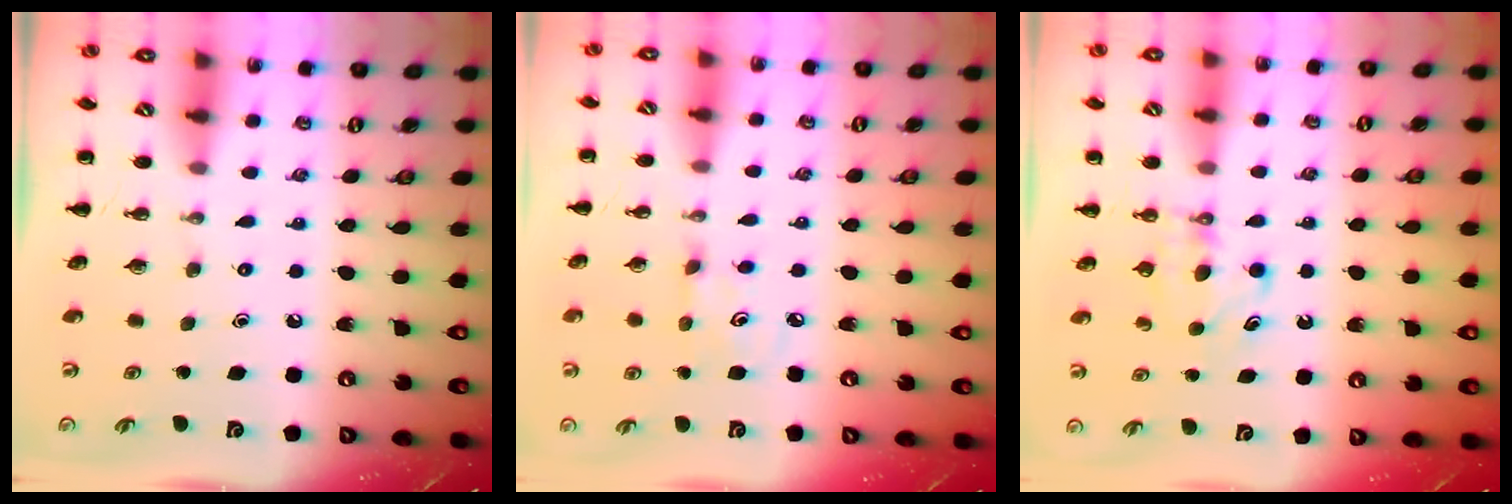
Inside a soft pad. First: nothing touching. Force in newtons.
{"total": 3.1, "press": 3.0, "slide": 0.9}
{"total": 5.6, "press": 5.4, "slide": 1.5}